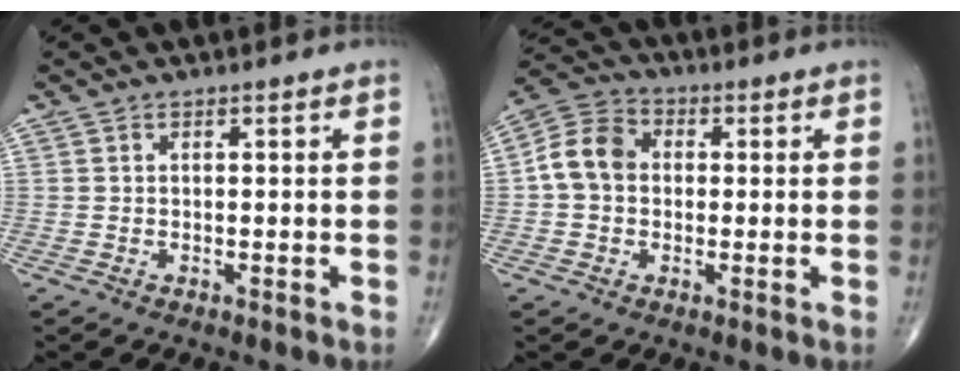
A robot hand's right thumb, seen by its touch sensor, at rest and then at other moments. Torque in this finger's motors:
{"motor_torque": [0.03, 0.04, 0.13, -0.05, 0.04]}